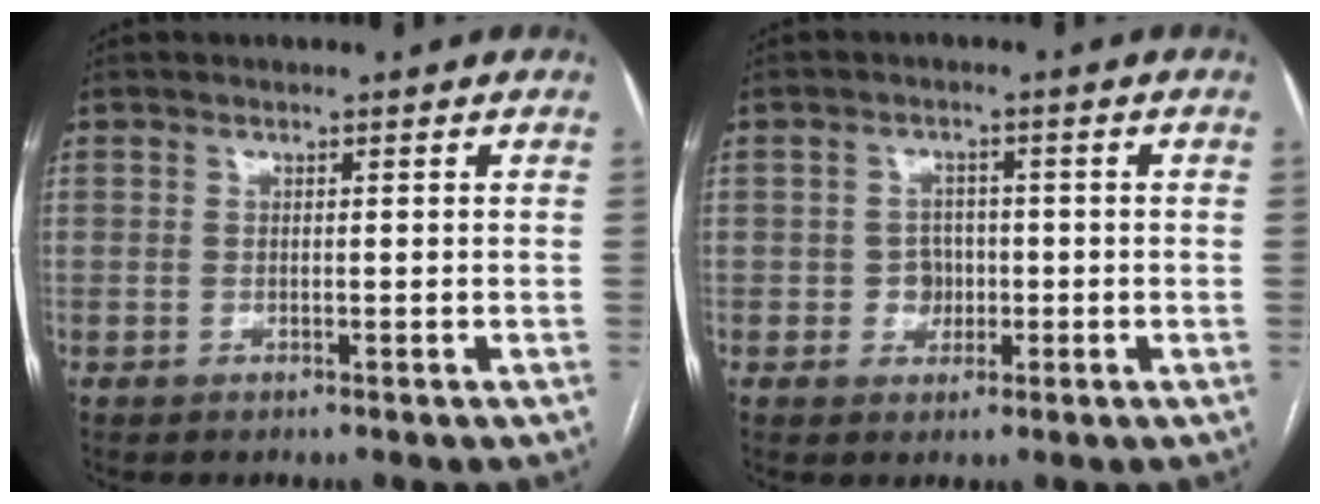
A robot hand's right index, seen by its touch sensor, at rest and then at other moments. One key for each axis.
{"total": 3.1, "fx": -0.6, "fy": 2.9, "fz": 0.9, "tx": -0.003, "ty": 0.009, "tz": -0.004}